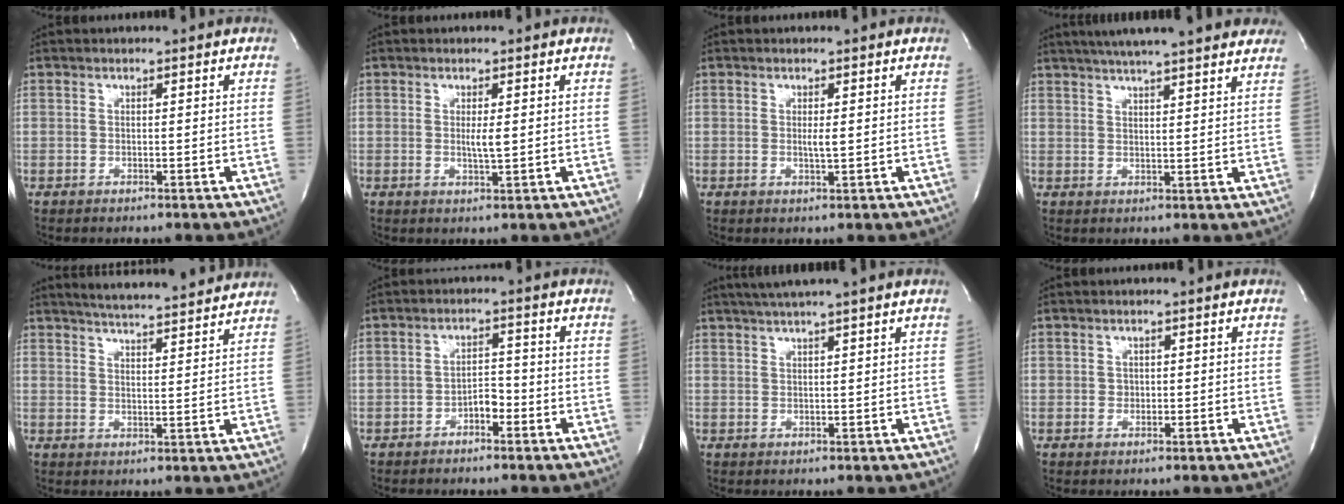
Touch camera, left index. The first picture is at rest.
{"total": 2.0, "force": [0.2, 0.2, 2.0], "torque": [-0.039, -0.003, 0.004]}
{"total": 1.3, "force": [0.1, 0.1, 1.3], "torque": [-0.028, -0.002, 0.003]}
{"total": 19.9, "force": [17.0, 1.9, 10.2], "torque": [-0.159, 0.034, 0.219]}
{"total": 14.3, "force": [13.3, 1.0, 5.3], "torque": [-0.087, 0.010, 0.176]}
{"total": 2.9, "force": [-1.8, 1.3, 1.9], "torque": [-0.026, 0.008, -0.032]}
{"total": 5.1, "force": [3.9, -1.2, 3.0], "torque": [-0.047, 0.019, 0.070]}
{"total": 0.9, "force": [0.0, 0.8, 0.4], "torque": [-0.004, 0.003, 0.001]}